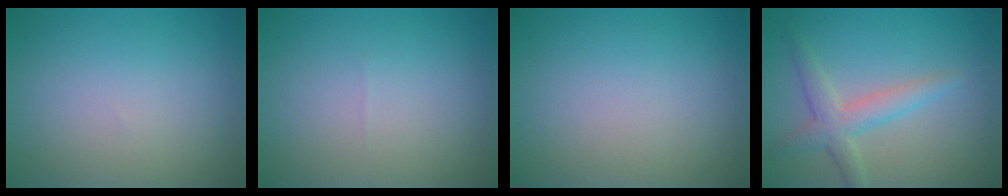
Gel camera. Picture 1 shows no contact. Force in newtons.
{"total": 0.0}
{"total": 0.0}
{"total": 3.2, "press": 3.2, "slide": 0.1}